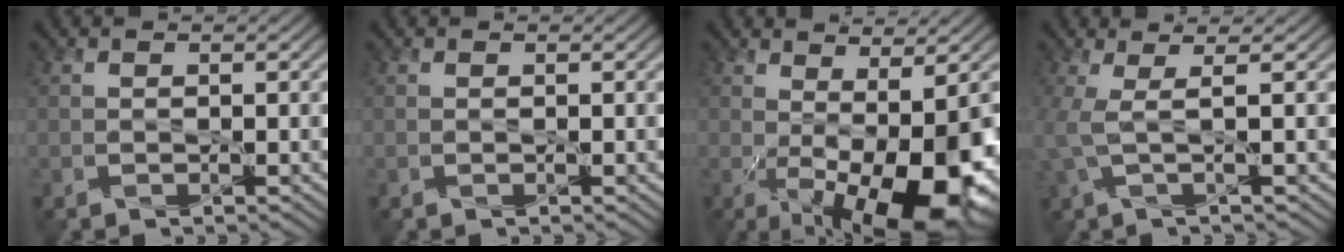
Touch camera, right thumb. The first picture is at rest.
{"total": 0.0}
{"total": 13.1, "force": [-2.8, 4.3, 12.1], "torque": [-0.181, -0.019, -0.023]}
{"total": 3.6, "force": [0.6, 0.6, 3.5], "torque": [-0.074, 0.010, 0.002]}